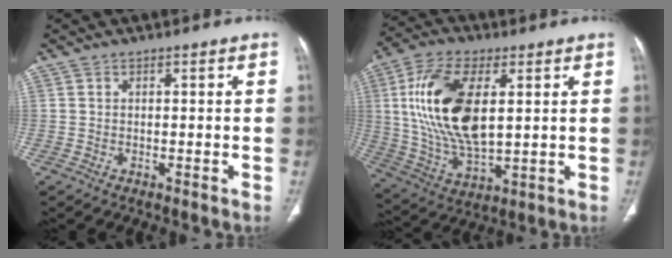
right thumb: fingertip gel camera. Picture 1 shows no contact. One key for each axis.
{"total": 19.3, "fx": 3.8, "fy": 9.4, "fz": 16.5, "tx": -0.325, "ty": -0.012, "tz": 0.077}